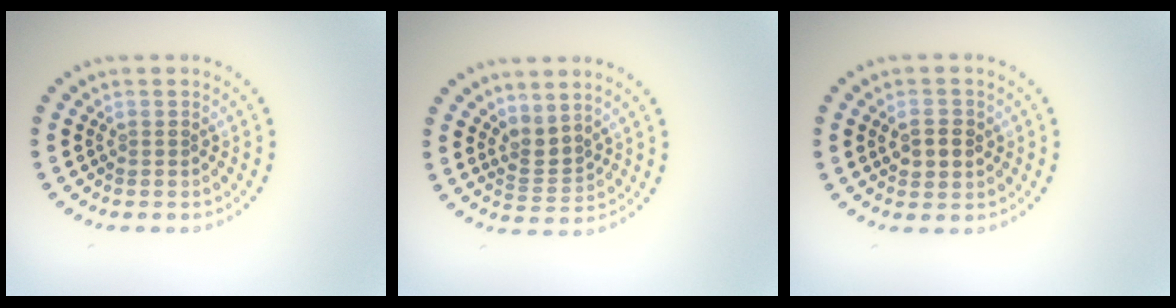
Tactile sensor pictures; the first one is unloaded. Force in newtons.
{"total": 2.2, "press": 1.5, "slide": 1.7}
{"total": 2.6, "press": 2.6, "slide": 0.4}